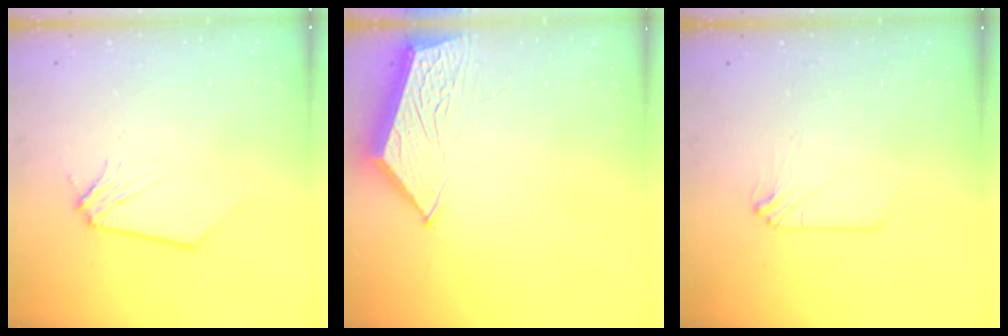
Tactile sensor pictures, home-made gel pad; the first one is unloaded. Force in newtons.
{"total": 6.7, "press": 6.7, "slide": 0.5}
{"total": 1.1, "press": 1.1, "slide": 0.3}